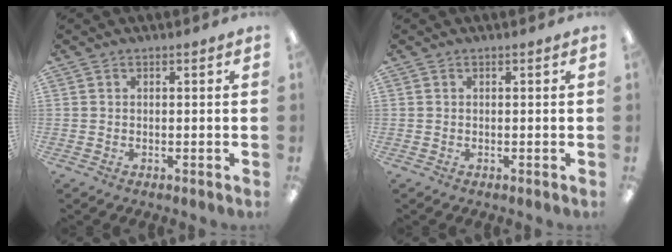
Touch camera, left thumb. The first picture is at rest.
{"total": 0.0}